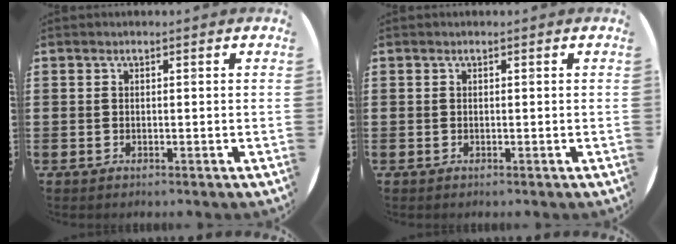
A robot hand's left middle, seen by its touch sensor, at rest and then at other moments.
{"total": 0.0}